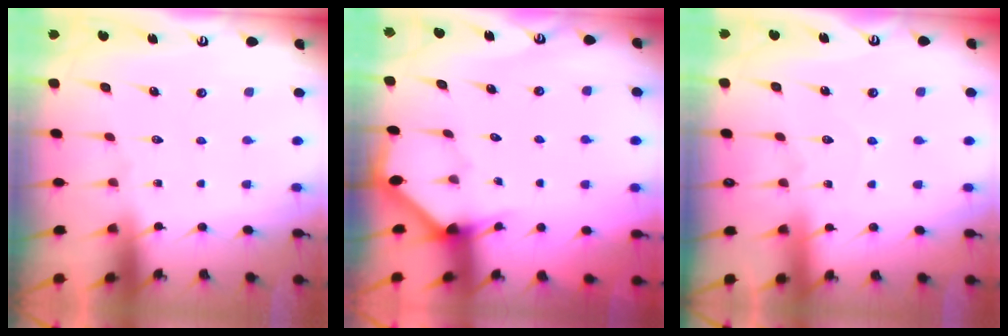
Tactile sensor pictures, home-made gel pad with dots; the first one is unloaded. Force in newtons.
{"total": 2.5, "press": 2.5, "slide": 0.2}
{"total": 3.7, "press": 3.7, "slide": 0.2}